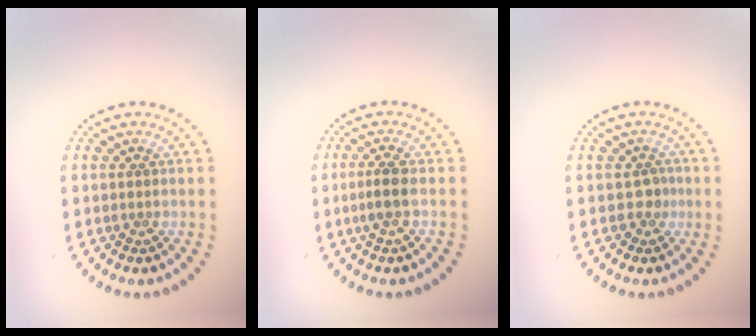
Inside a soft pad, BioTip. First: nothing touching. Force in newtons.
{"total": 1.9, "press": 1.6, "slide": 1.1}
{"total": 1.3, "press": 1.0, "slide": 0.8}